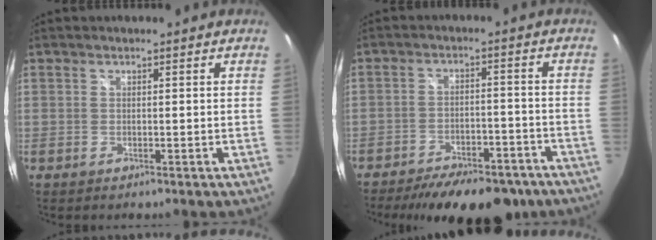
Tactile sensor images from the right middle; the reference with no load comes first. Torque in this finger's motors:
{"motor_torque": [1.07, -1.07, 0.25, 0.11]}